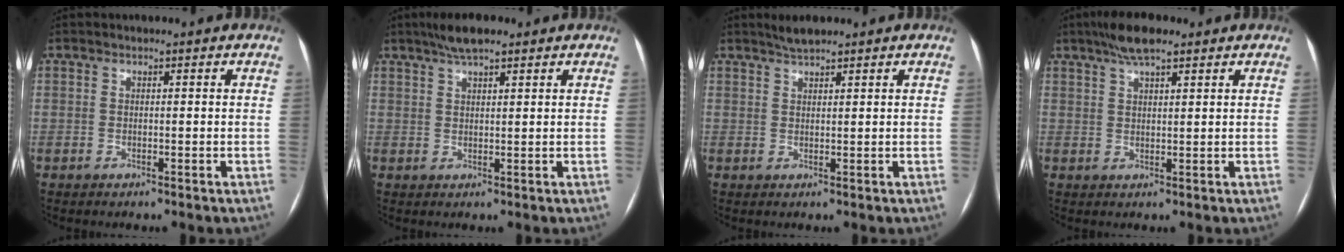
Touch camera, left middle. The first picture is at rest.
{"total": 4.6, "force": [3.4, 0.9, 3.0], "torque": [-0.059, 0.014, 0.060]}
{"total": 2.3, "force": [2.0, 0.2, 1.0], "torque": [-0.023, 0.006, 0.038]}
{"total": 5.6, "force": [4.0, 1.1, 3.7], "torque": [-0.073, 0.017, 0.069]}